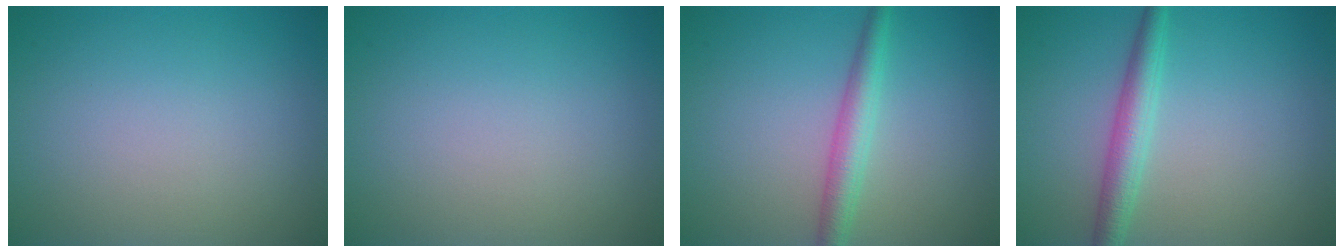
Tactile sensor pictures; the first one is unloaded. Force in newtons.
{"total": 0.0}
{"total": 2.8, "press": 2.8, "slide": 0.0}
{"total": 3.0, "press": 3.0, "slide": 0.1}